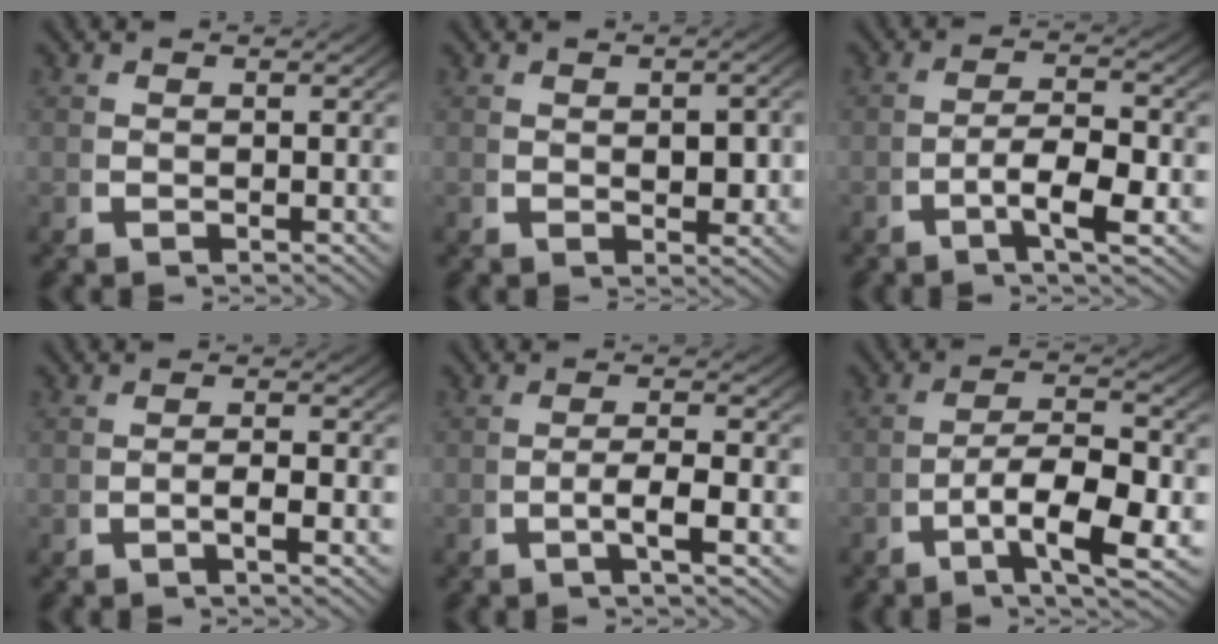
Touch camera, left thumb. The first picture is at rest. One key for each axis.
{"total": 2.3, "fx": 0.2, "fy": 1.3, "fz": 1.9, "tx": -0.025, "ty": -0.008, "tz": 0.006}
{"total": 5.2, "fx": -1.0, "fy": 1.8, "fz": 4.8, "tx": -0.092, "ty": -0.019, "tz": -0.013}
{"total": 2.0, "fx": -0.6, "fy": 0.0, "fz": 1.9, "tx": -0.036, "ty": 0.001, "tz": -0.012}
{"total": 3.3, "fx": -0.6, "fy": 0.4, "fz": 3.2, "tx": -0.065, "ty": -0.004, "tz": -0.010}
{"total": 7.9, "fx": -1.7, "fy": 3.3, "fz": 7.0, "tx": -0.123, "ty": -0.031, "tz": -0.019}